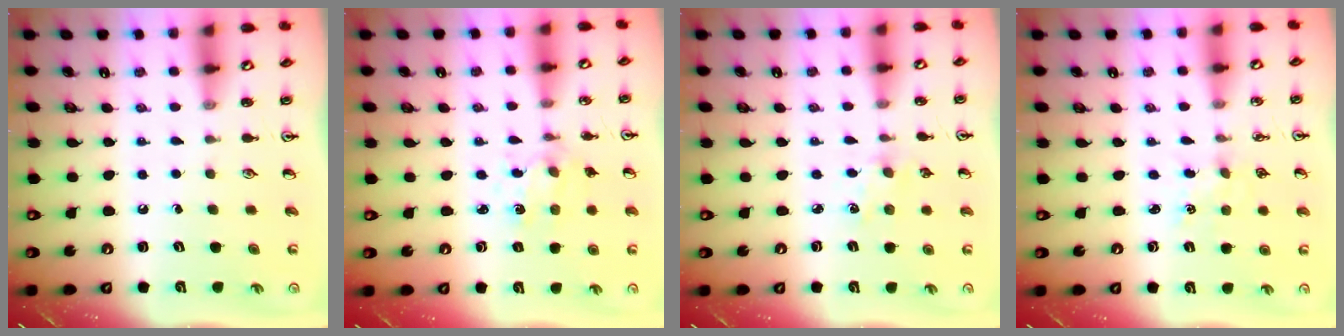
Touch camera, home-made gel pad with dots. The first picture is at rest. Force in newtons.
{"total": 1.4, "press": 1.4, "slide": 0.3}
{"total": 2.6, "press": 2.5, "slide": 0.4}
{"total": 2.6, "press": 2.6, "slide": 0.4}